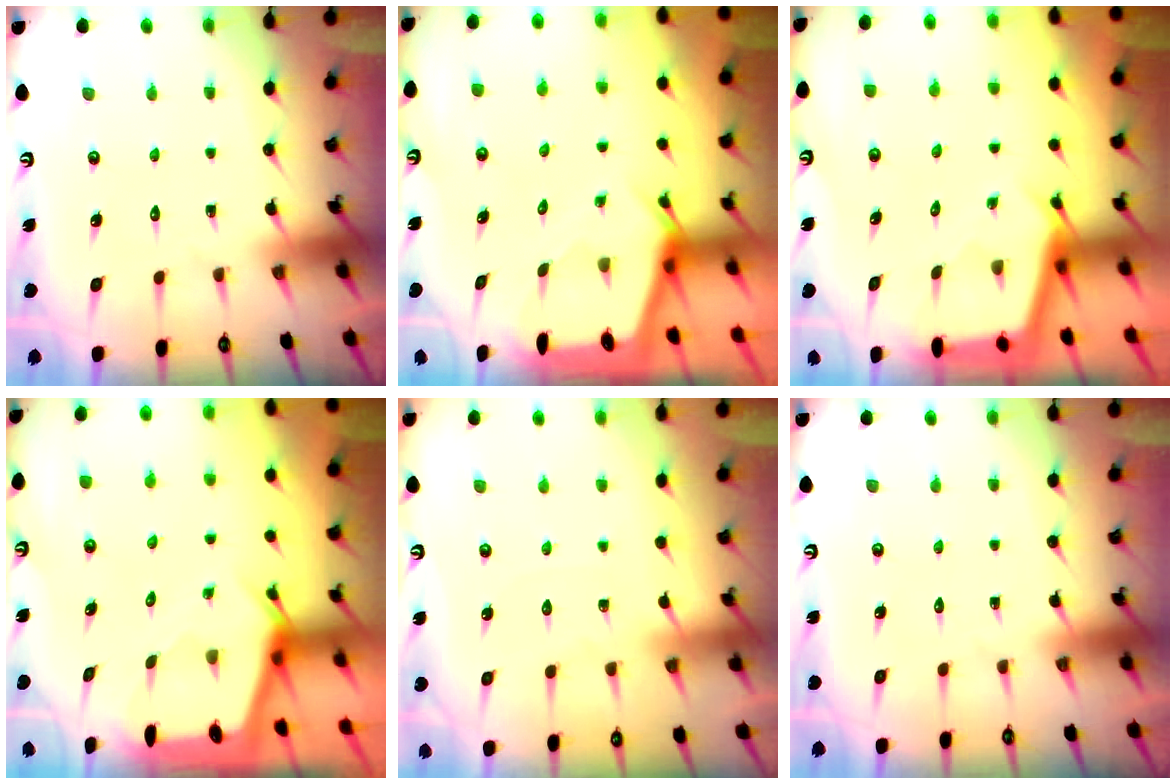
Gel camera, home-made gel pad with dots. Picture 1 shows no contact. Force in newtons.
{"total": 2.4, "press": 2.4, "slide": 0.2}
{"total": 2.6, "press": 2.5, "slide": 0.4}
{"total": 2.4, "press": 2.4, "slide": 0.2}
{"total": 2.3, "press": 2.3, "slide": 0.3}
{"total": 0.0}